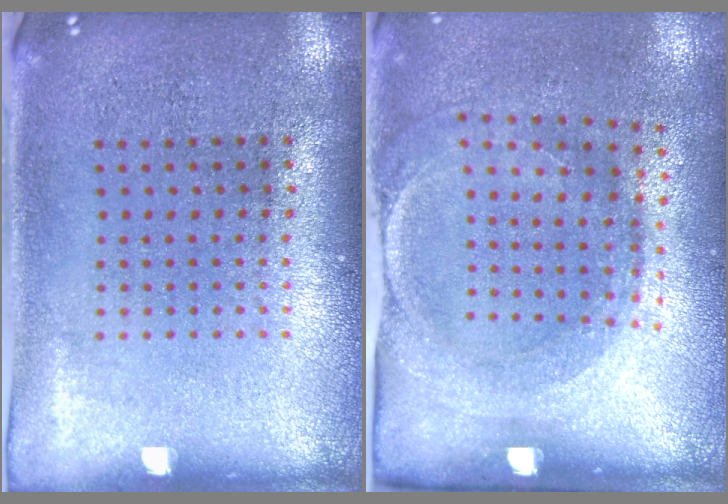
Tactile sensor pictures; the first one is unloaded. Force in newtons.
{"total": 1.7, "press": 1.3, "slide": 1.1}